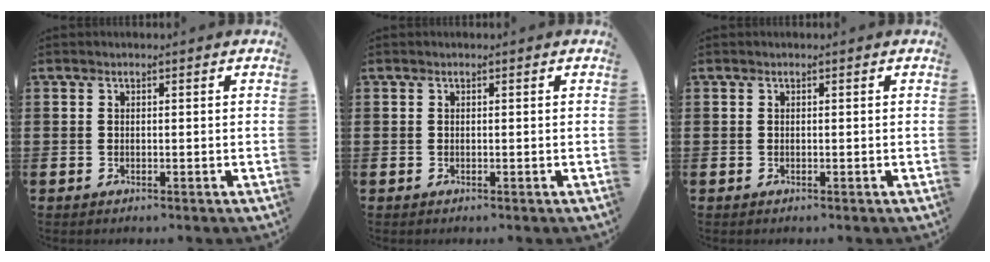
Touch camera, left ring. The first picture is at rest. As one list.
[{"total": 0.0}, {"total": 0.0}]